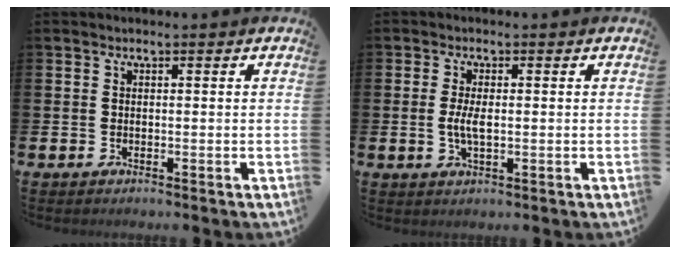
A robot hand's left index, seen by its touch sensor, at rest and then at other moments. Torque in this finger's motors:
{"motor_torque": [0.61, 0.38, 0.18, 0.06]}